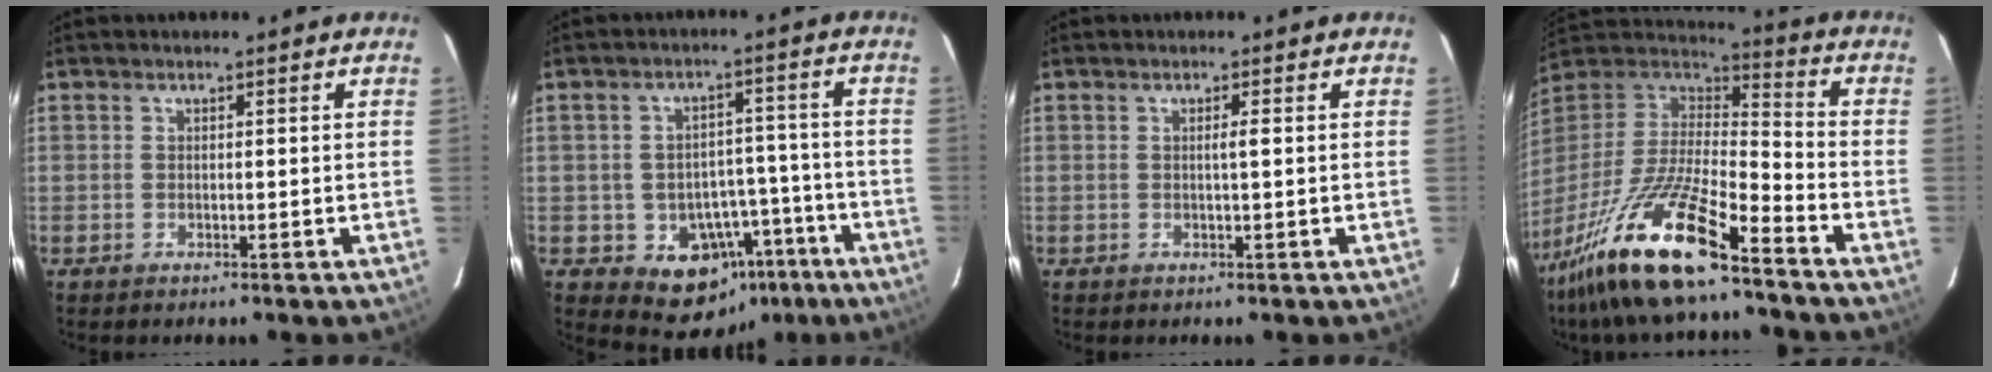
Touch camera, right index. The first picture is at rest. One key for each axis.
{"total": 10.8, "fx": -5.4, "fy": 8.2, "fz": 4.5, "tx": -0.042, "ty": 0.034, "tz": -0.062}
{"total": 1.0, "fx": 0.1, "fy": -0.2, "fz": 0.9, "tx": -0.015, "ty": 0.001, "tz": -0.001}
{"total": 19.8, "fx": -13.6, "fy": 2.8, "fz": 14.1, "tx": -0.311, "ty": -0.031, "tz": -0.257}